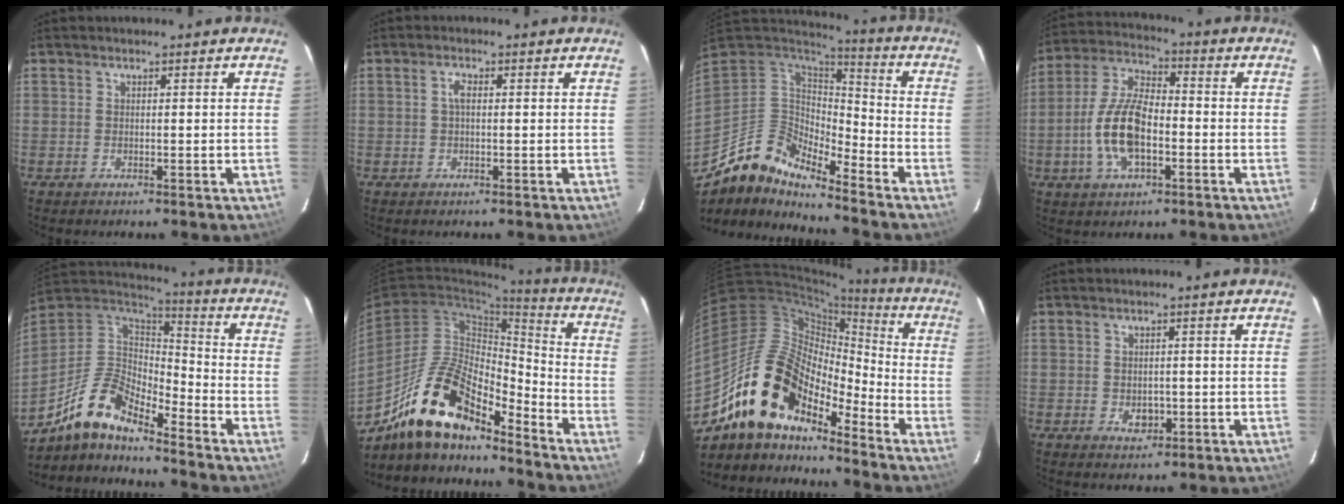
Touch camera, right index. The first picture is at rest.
{"total": 1.7, "force": [0.1, 0.7, 1.5], "torque": [-0.032, 0.006, 0.001]}
{"total": 13.0, "force": [-11.2, 3.4, 5.7], "torque": [-0.096, -0.003, -0.225]}
{"total": 12.4, "force": [-3.4, 5.6, 10.6], "torque": [-0.226, 0.007, -0.065]}
{"total": 13.5, "force": [-10.9, 3.8, 7.0], "torque": [-0.146, 0.003, -0.221]}
{"total": 17.6, "force": [-13.5, 5.8, 9.6], "torque": [-0.180, 0.010, -0.252]}
{"total": 17.7, "force": [-13.5, 8.3, 8.0], "torque": [-0.153, 0.013, -0.252]}
{"total": 3.3, "force": [-0.8, 2.6, 1.9], "torque": [-0.033, -0.002, -0.006]}